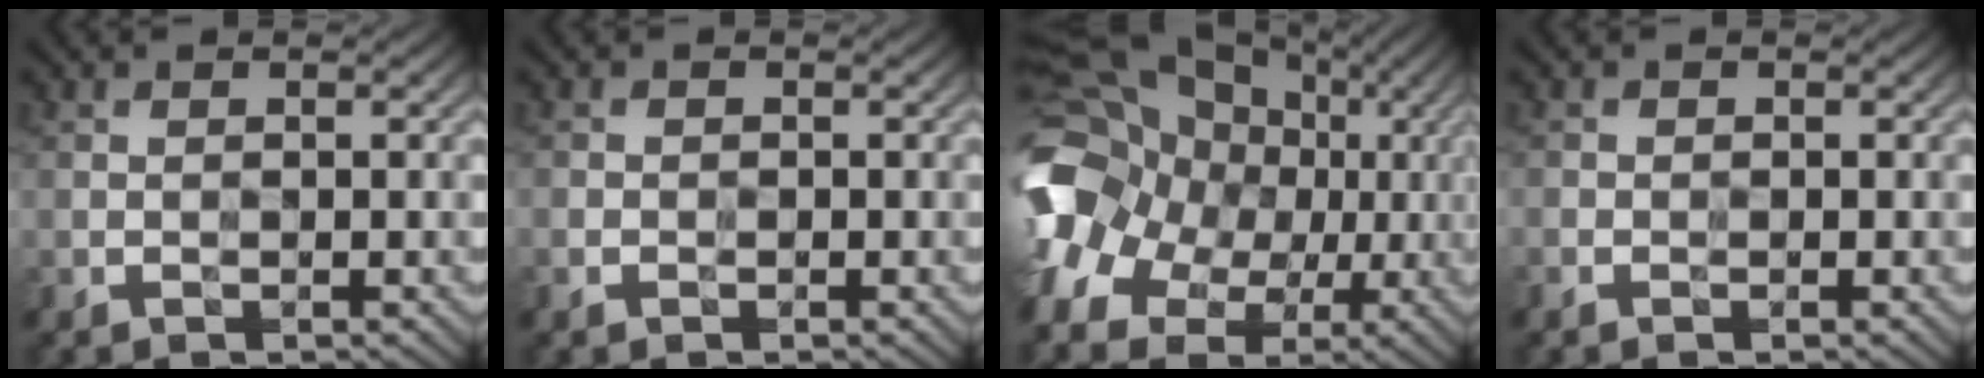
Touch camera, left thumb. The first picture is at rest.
{"total": 0.8, "force": [-0.6, 0.6, -0.1], "torque": [0.003, 0.000, -0.013]}
{"total": 15.1, "force": [-0.4, 12.8, 8.0], "torque": [-0.201, 0.000, -0.010]}
{"total": 0.8, "force": [-0.7, 0.5, -0.1], "torque": [0.004, 0.000, -0.014]}